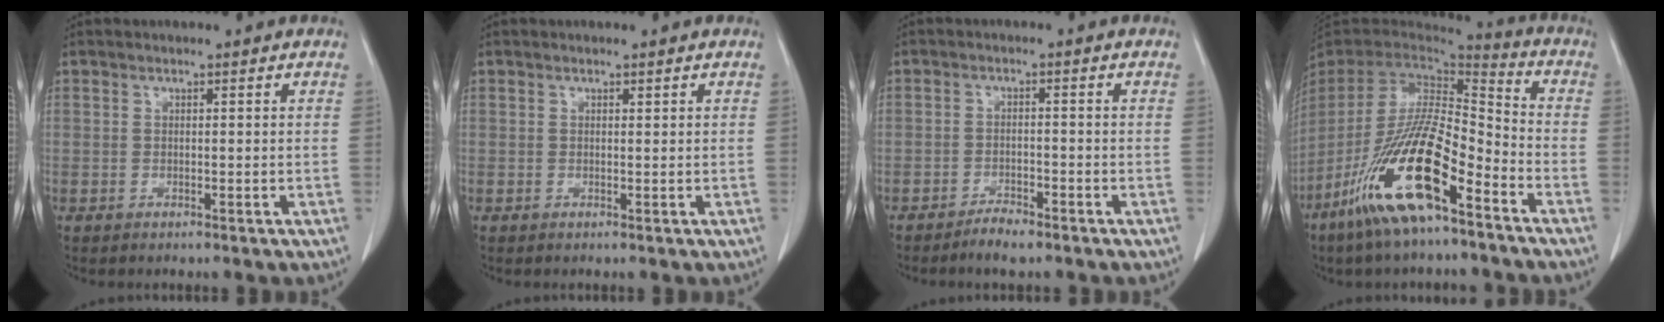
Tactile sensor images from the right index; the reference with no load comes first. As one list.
[{"total": 0.0}, {"total": 3.0, "force": [-2.5, 0.6, 1.6], "torque": [-0.029, -0.001, -0.042]}, {"total": 18.0, "force": [-10.0, 3.5, 14.5], "torque": [-0.301, -0.035, -0.186]}]